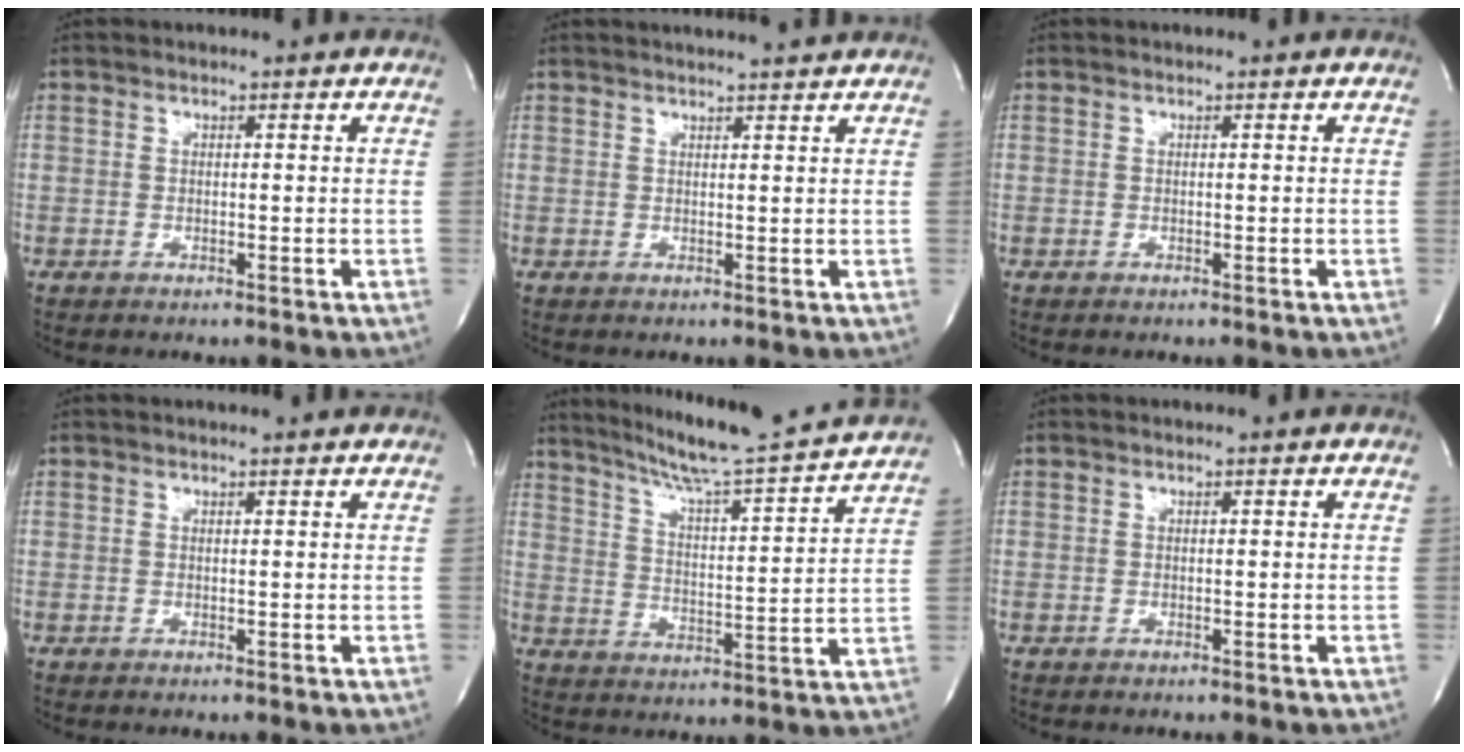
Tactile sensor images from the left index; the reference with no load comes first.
{"total": 4.8, "force": [4.6, -0.4, 1.5], "torque": [-0.022, 0.009, 0.053]}
{"total": 0.0}
{"total": 1.9, "force": [1.9, -0.2, 0.5], "torque": [-0.010, 0.004, 0.021]}
{"total": 19.0, "force": [17.2, -1.0, 7.9], "torque": [-0.134, -0.024, 0.246]}
{"total": 0.0}